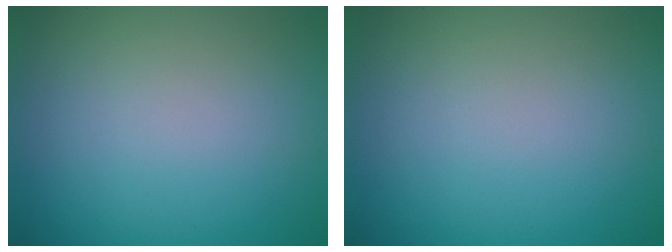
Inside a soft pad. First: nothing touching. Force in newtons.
{"total": 0.0}